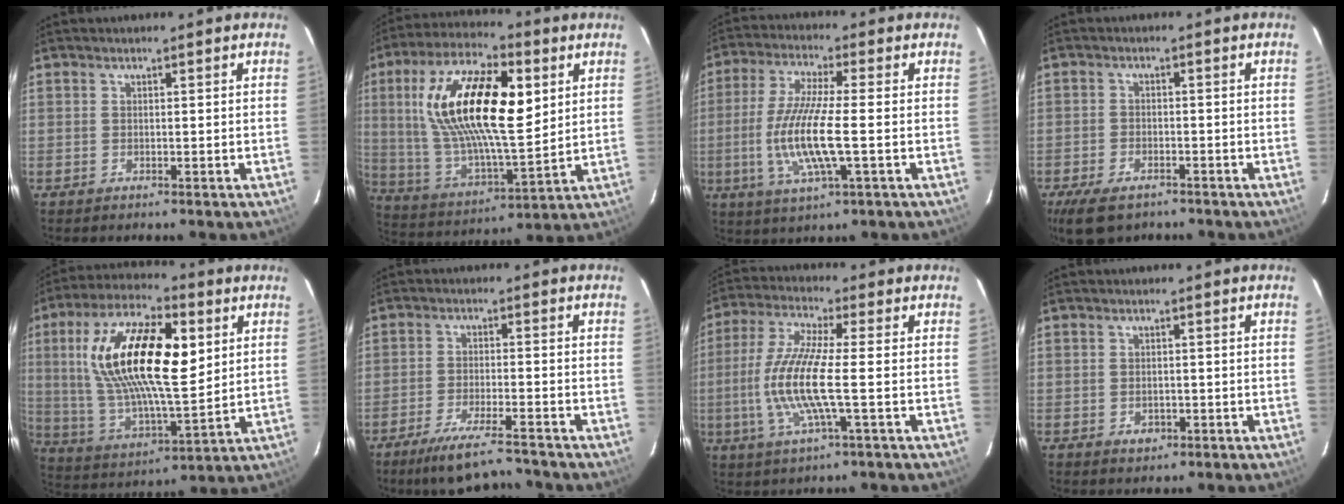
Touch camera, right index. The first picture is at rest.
{"total": 23.7, "force": [6.5, 8.9, 21.0], "torque": [-0.406, 0.014, 0.122]}
{"total": 12.6, "force": [-2.2, 1.8, 12.2], "torque": [-0.249, -0.009, -0.043]}
{"total": 8.0, "force": [-5.7, 4.1, 4.0], "torque": [-0.103, -0.011, -0.098]}
{"total": 23.4, "force": [6.2, 8.9, 20.8], "torque": [-0.403, 0.016, 0.115]}
{"total": 10.2, "force": [-8.9, 1.0, 4.8], "torque": [-0.107, -0.019, -0.147]}
{"total": 12.1, "force": [-1.9, 0.9, 11.9], "torque": [-0.247, -0.003, -0.036]}
{"total": 2.2, "force": [-0.6, 1.9, 0.9], "torque": [-0.015, 0.002, -0.002]}